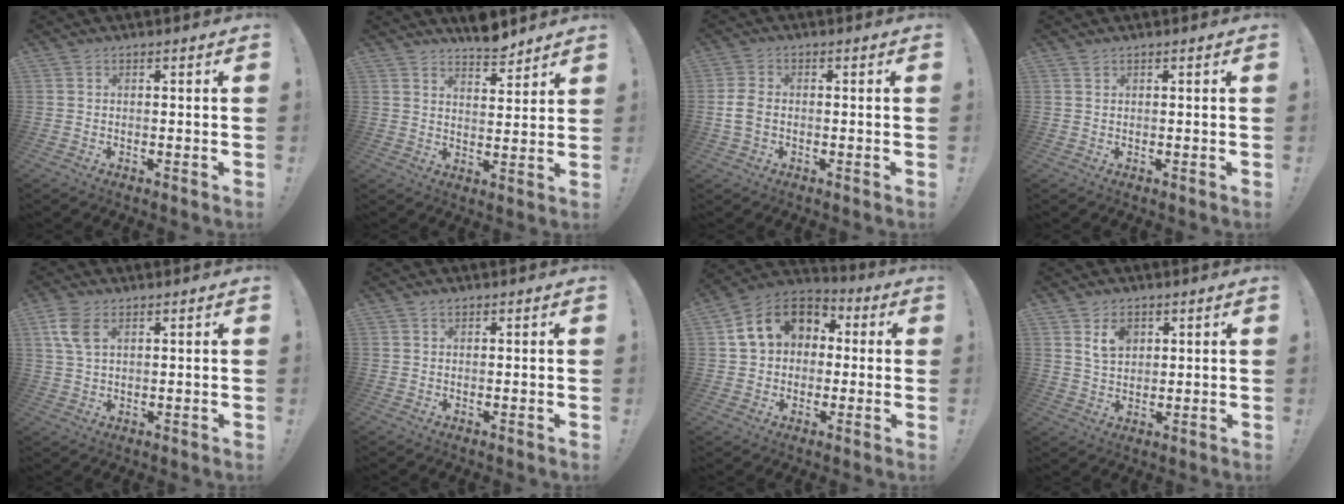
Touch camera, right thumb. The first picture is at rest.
{"total": 6.8, "force": [6.3, 1.3, 2.3], "torque": [-0.015, -0.052, 0.109]}
{"total": 4.8, "force": [-1.0, 3.3, 3.4], "torque": [-0.082, 0.011, -0.016]}
{"total": 0.6, "force": [0.5, 0.2, 0.3], "torque": [-0.002, -0.002, 0.008]}
{"total": 6.7, "force": [2.9, 3.6, 4.7], "torque": [-0.088, -0.005, 0.056]}
{"total": 0.9, "force": [0.7, 0.6, 0.4], "torque": [-0.007, 0.000, 0.012]}
{"total": 14.4, "force": [3.7, 11.5, 7.8], "torque": [-0.111, 0.006, 0.074]}
{"total": 6.6, "force": [3.2, 4.8, 3.3], "torque": [-0.040, -0.011, 0.056]}